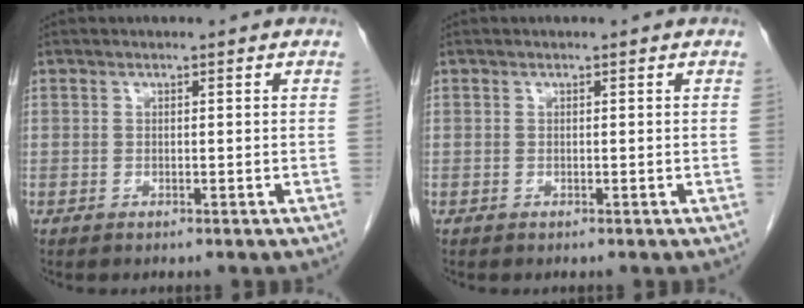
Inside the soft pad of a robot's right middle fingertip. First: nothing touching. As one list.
[{"total": 0.0}]